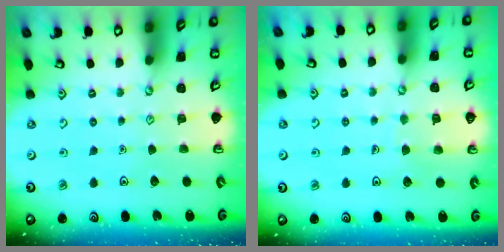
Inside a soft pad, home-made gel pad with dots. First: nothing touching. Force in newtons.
{"total": 5.4, "press": 5.4, "slide": 0.4}